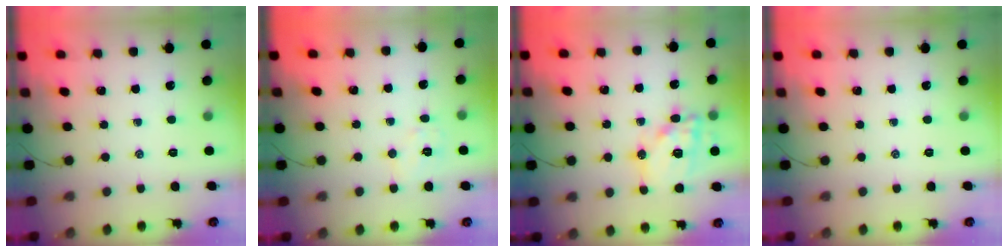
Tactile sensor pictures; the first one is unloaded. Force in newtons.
{"total": 5.9, "press": 5.8, "slide": 1.2}
{"total": 15.6, "press": 15.3, "slide": 2.9}
{"total": 0.0}